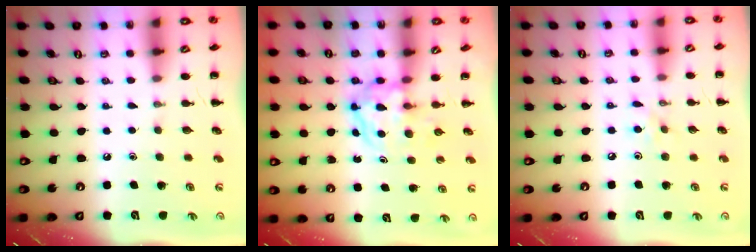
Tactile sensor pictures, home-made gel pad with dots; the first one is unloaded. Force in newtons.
{"total": 4.0, "press": 3.9, "slide": 0.5}
{"total": 3.7, "press": 3.5, "slide": 1.3}